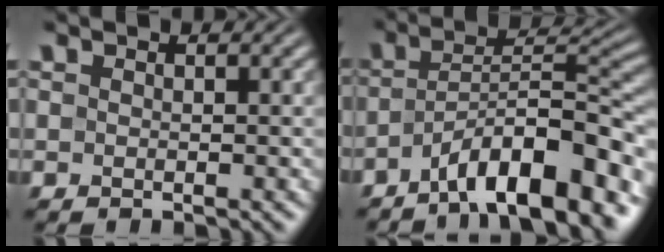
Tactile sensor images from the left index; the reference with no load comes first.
{"total": 10.8, "force": [-6.3, 3.1, 8.2], "torque": [-0.107, 0.013, -0.112]}